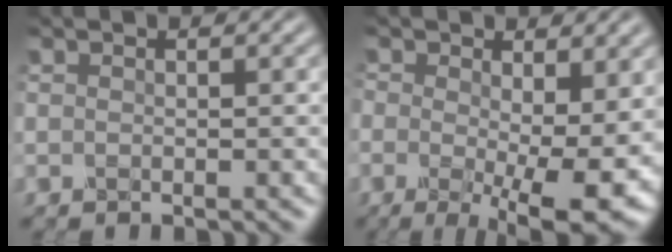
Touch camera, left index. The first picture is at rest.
{"total": 10.0, "force": [-0.9, 4.3, 8.9], "torque": [-0.143, -0.020, -0.010]}